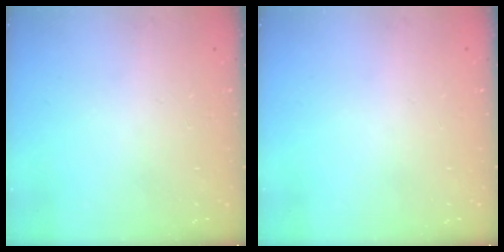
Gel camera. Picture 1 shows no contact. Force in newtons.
{"total": 0.0}